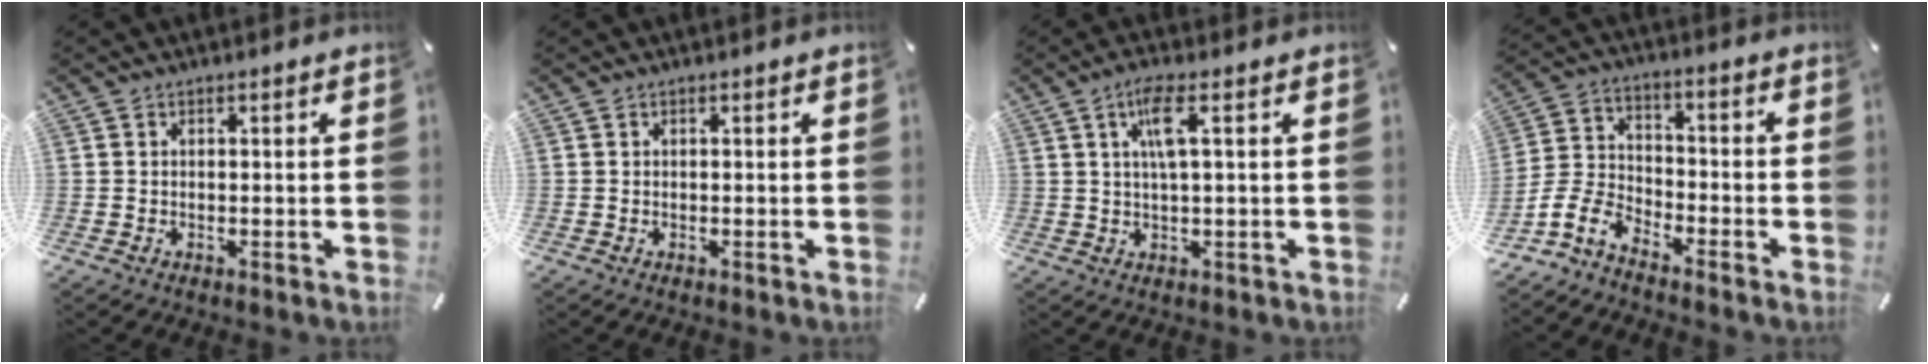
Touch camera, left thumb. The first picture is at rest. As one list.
[{"total": 0.0}, {"total": 6.0, "force": [1.7, 1.0, 5.7], "torque": [-0.113, 0.004, 0.026]}, {"total": 9.6, "force": [-7.2, 4.9, 4.0], "torque": [-0.092, 0.028, -0.141]}]